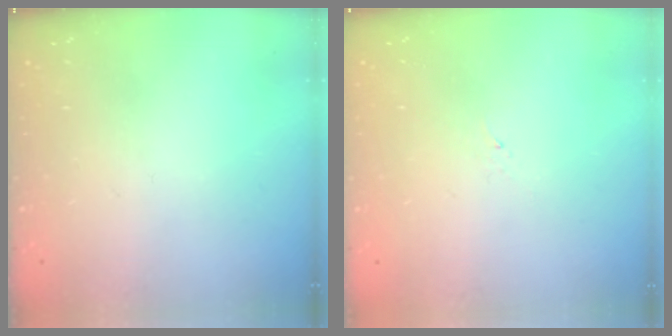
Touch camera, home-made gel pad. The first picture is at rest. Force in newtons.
{"total": 1.2, "press": 1.1, "slide": 0.2}